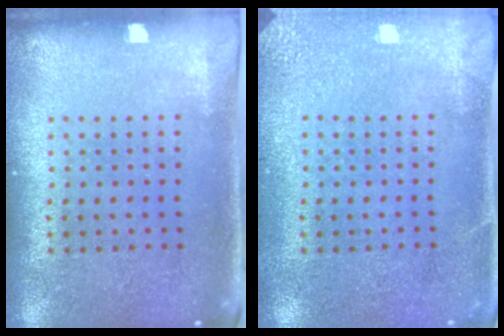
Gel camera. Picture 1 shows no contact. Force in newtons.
{"total": 2.7, "press": 2.6, "slide": 0.2}